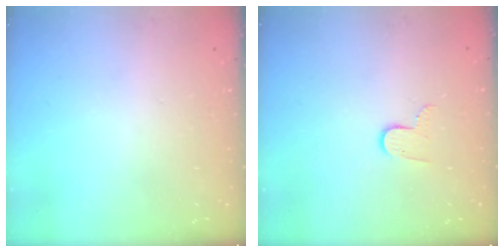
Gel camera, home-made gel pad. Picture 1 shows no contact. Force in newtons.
{"total": 5.6, "press": 5.6, "slide": 0.4}